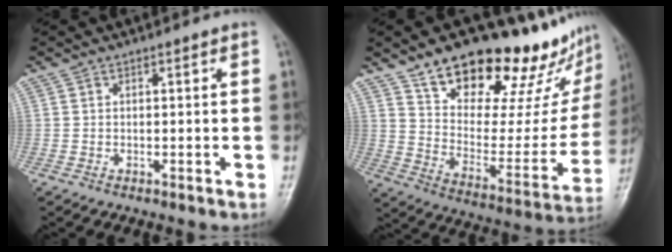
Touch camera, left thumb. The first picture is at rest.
{"total": 28.0, "force": [20.2, 11.2, 15.9], "torque": [-0.189, -0.090, 0.296]}